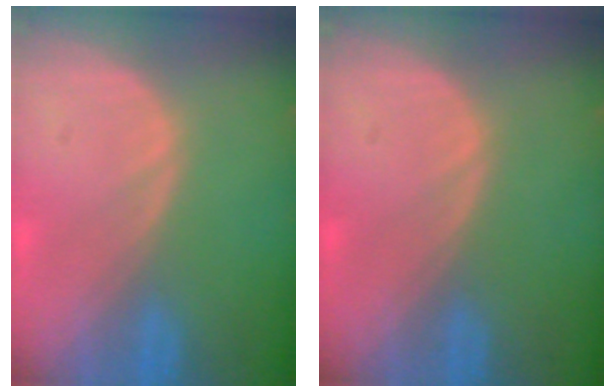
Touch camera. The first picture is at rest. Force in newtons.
{"total": 0.0}